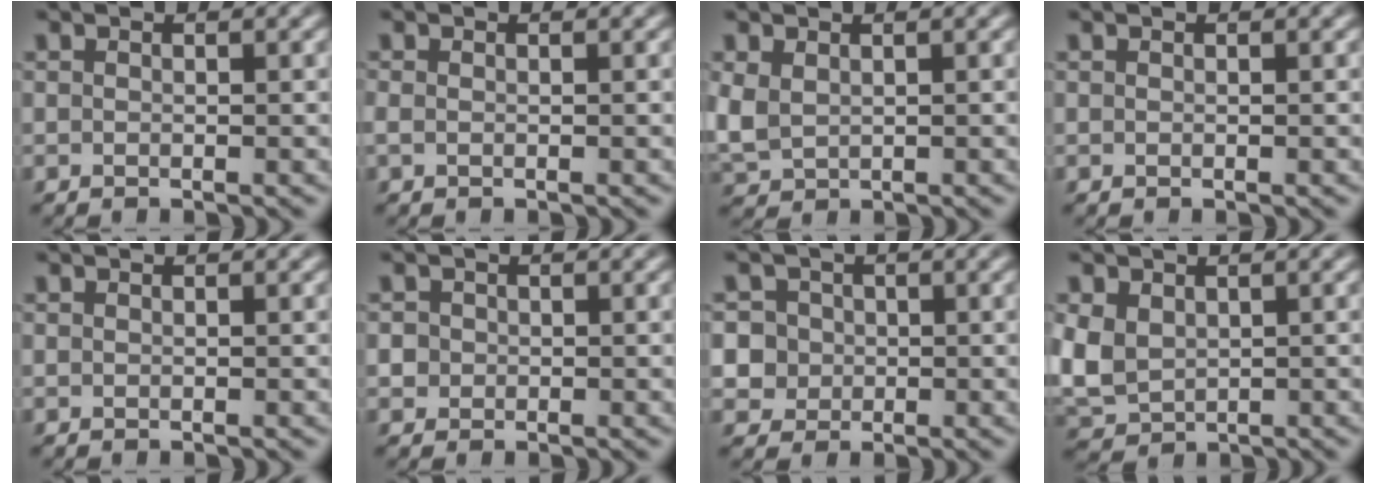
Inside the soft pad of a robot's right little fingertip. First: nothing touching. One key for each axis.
{"total": 0.9, "fx": -0.4, "fy": 0.6, "fz": 0.5, "tx": -0.017, "ty": -0.007, "tz": -0.003}
{"total": 3.4, "fx": 0.2, "fy": 3.0, "fz": 1.5, "tx": -0.056, "ty": -0.018, "tz": 0.021}
{"total": 0.0}
{"total": 0.0}
{"total": 2.5, "fx": -0.3, "fy": 2.4, "fz": 0.5, "tx": -0.023, "ty": -0.010, "tz": -0.004}
{"total": 7.7, "fx": -0.8, "fy": 7.3, "fz": 2.5, "tx": -0.077, "ty": -0.031, "tz": -0.007}
{"total": 6.6, "fx": -0.7, "fy": 5.9, "fz": 2.9, "tx": -0.100, "ty": -0.039, "tz": 0.009}